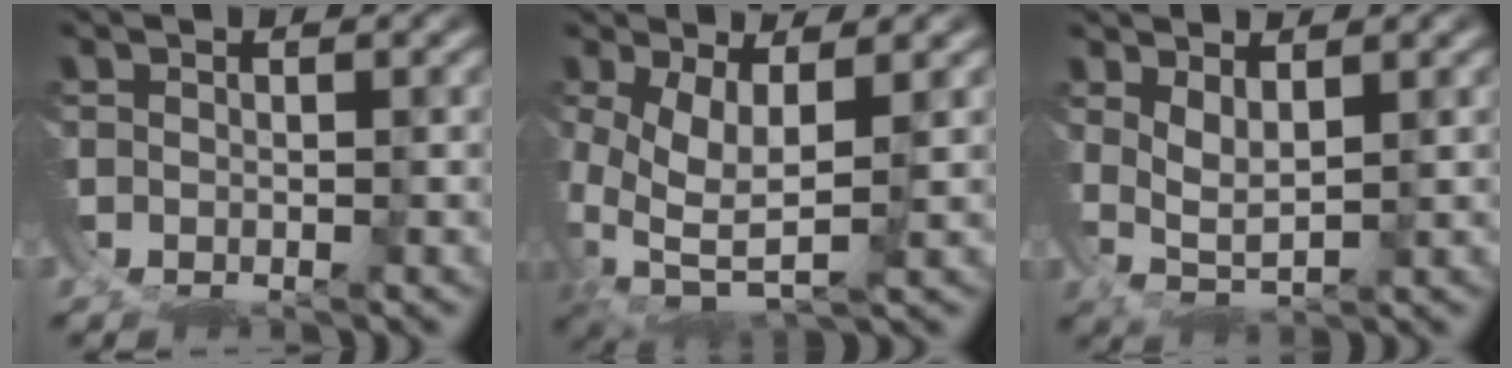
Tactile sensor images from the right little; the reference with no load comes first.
{"total": 9.0, "force": [-1.9, 6.6, 5.8], "torque": [-0.158, -0.061, -0.005]}
{"total": 5.8, "force": [0.7, 4.8, 3.1], "torque": [-0.085, -0.012, 0.008]}